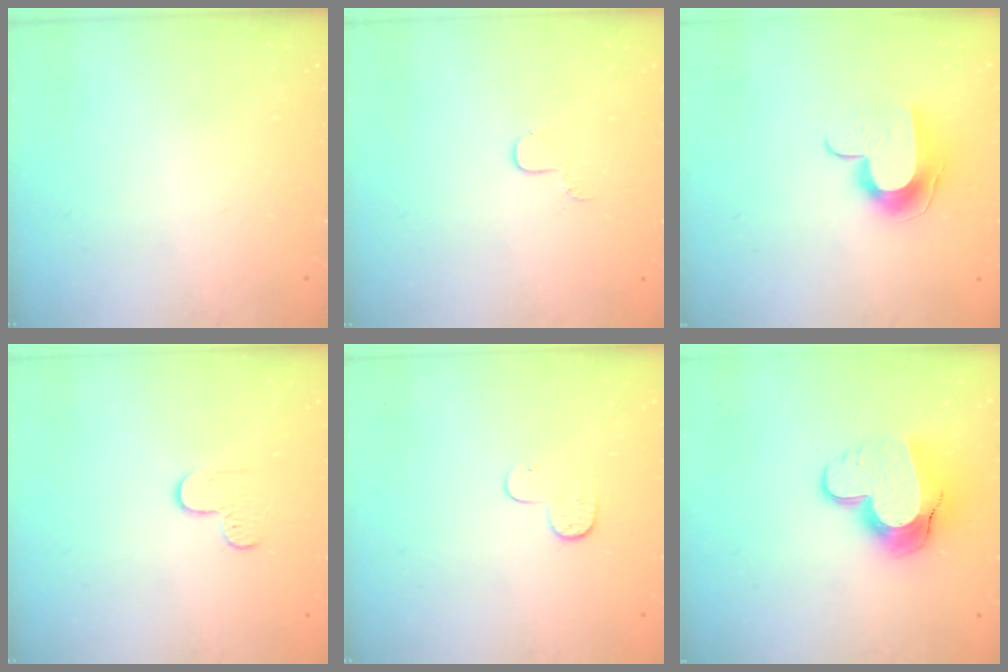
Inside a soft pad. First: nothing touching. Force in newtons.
{"total": 3.8, "press": 3.8, "slide": 0.4}
{"total": 10.3, "press": 10.3, "slide": 0.7}
{"total": 4.7, "press": 4.7, "slide": 0.4}
{"total": 5.4, "press": 5.4, "slide": 0.5}
{"total": 13.8, "press": 13.7, "slide": 1.1}